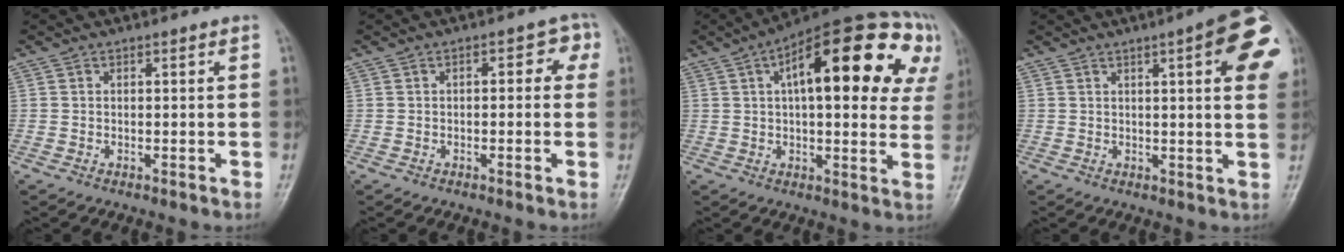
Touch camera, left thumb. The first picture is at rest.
{"total": 4.1, "force": [0.6, 2.4, 3.2], "torque": [-0.012, 0.016, -0.004]}
{"total": 26.1, "force": [8.9, 10.8, 22.0], "torque": [-0.274, 0.029, 0.111]}
{"total": 12.1, "force": [4.0, 2.4, 11.2], "torque": [-0.115, -0.003, 0.040]}